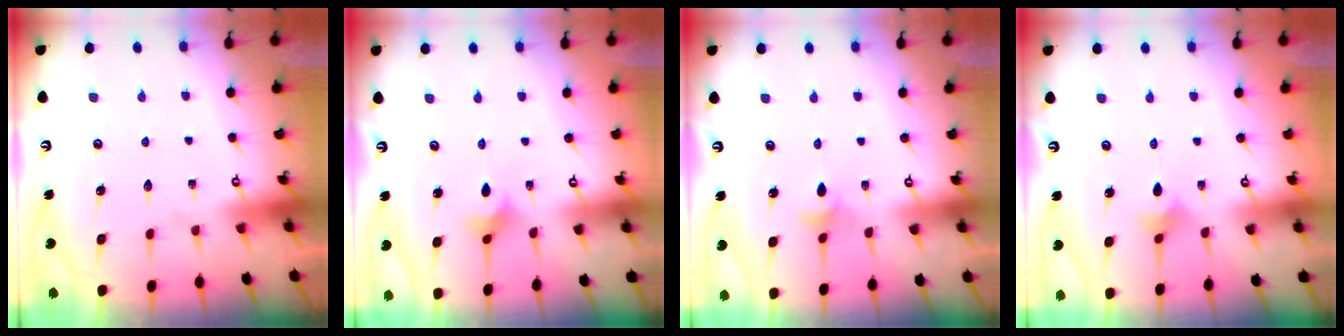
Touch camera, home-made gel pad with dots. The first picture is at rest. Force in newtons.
{"total": 2.3, "press": 2.2, "slide": 0.4}
{"total": 2.8, "press": 2.7, "slide": 0.4}
{"total": 2.4, "press": 2.4, "slide": 0.5}